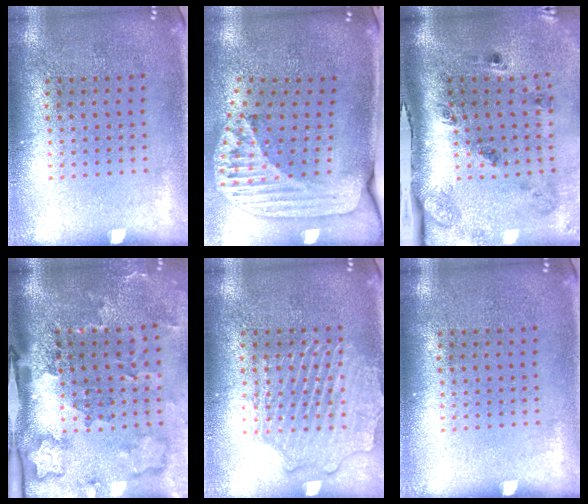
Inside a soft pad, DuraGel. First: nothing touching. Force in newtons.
{"total": 2.5, "press": 1.8, "slide": 1.7}
{"total": 2.8, "press": 1.7, "slide": 2.2}
{"total": 3.4, "press": 2.2, "slide": 2.7}
{"total": 2.9, "press": 2.9, "slide": 0.3}
{"total": 0.0}